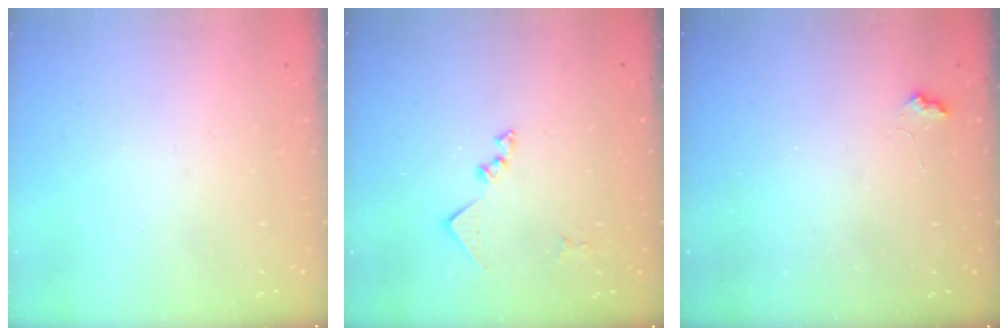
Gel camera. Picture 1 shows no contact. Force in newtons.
{"total": 9.6, "press": 9.6, "slide": 0.1}
{"total": 3.0, "press": 3.0, "slide": 0.5}